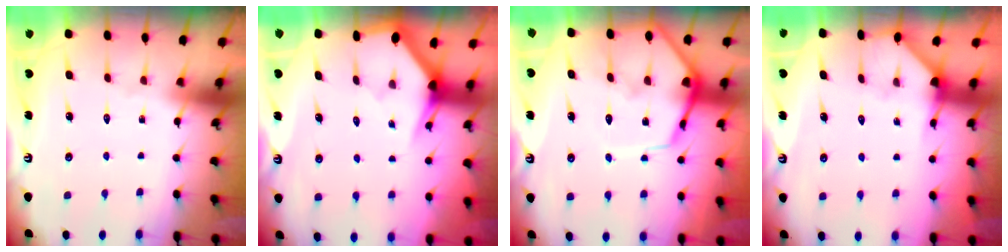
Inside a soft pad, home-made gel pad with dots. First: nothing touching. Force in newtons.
{"total": 3.1, "press": 3.1, "slide": 0.2}
{"total": 11.6, "press": 11.5, "slide": 1.2}
{"total": 2.9, "press": 2.9, "slide": 0.2}